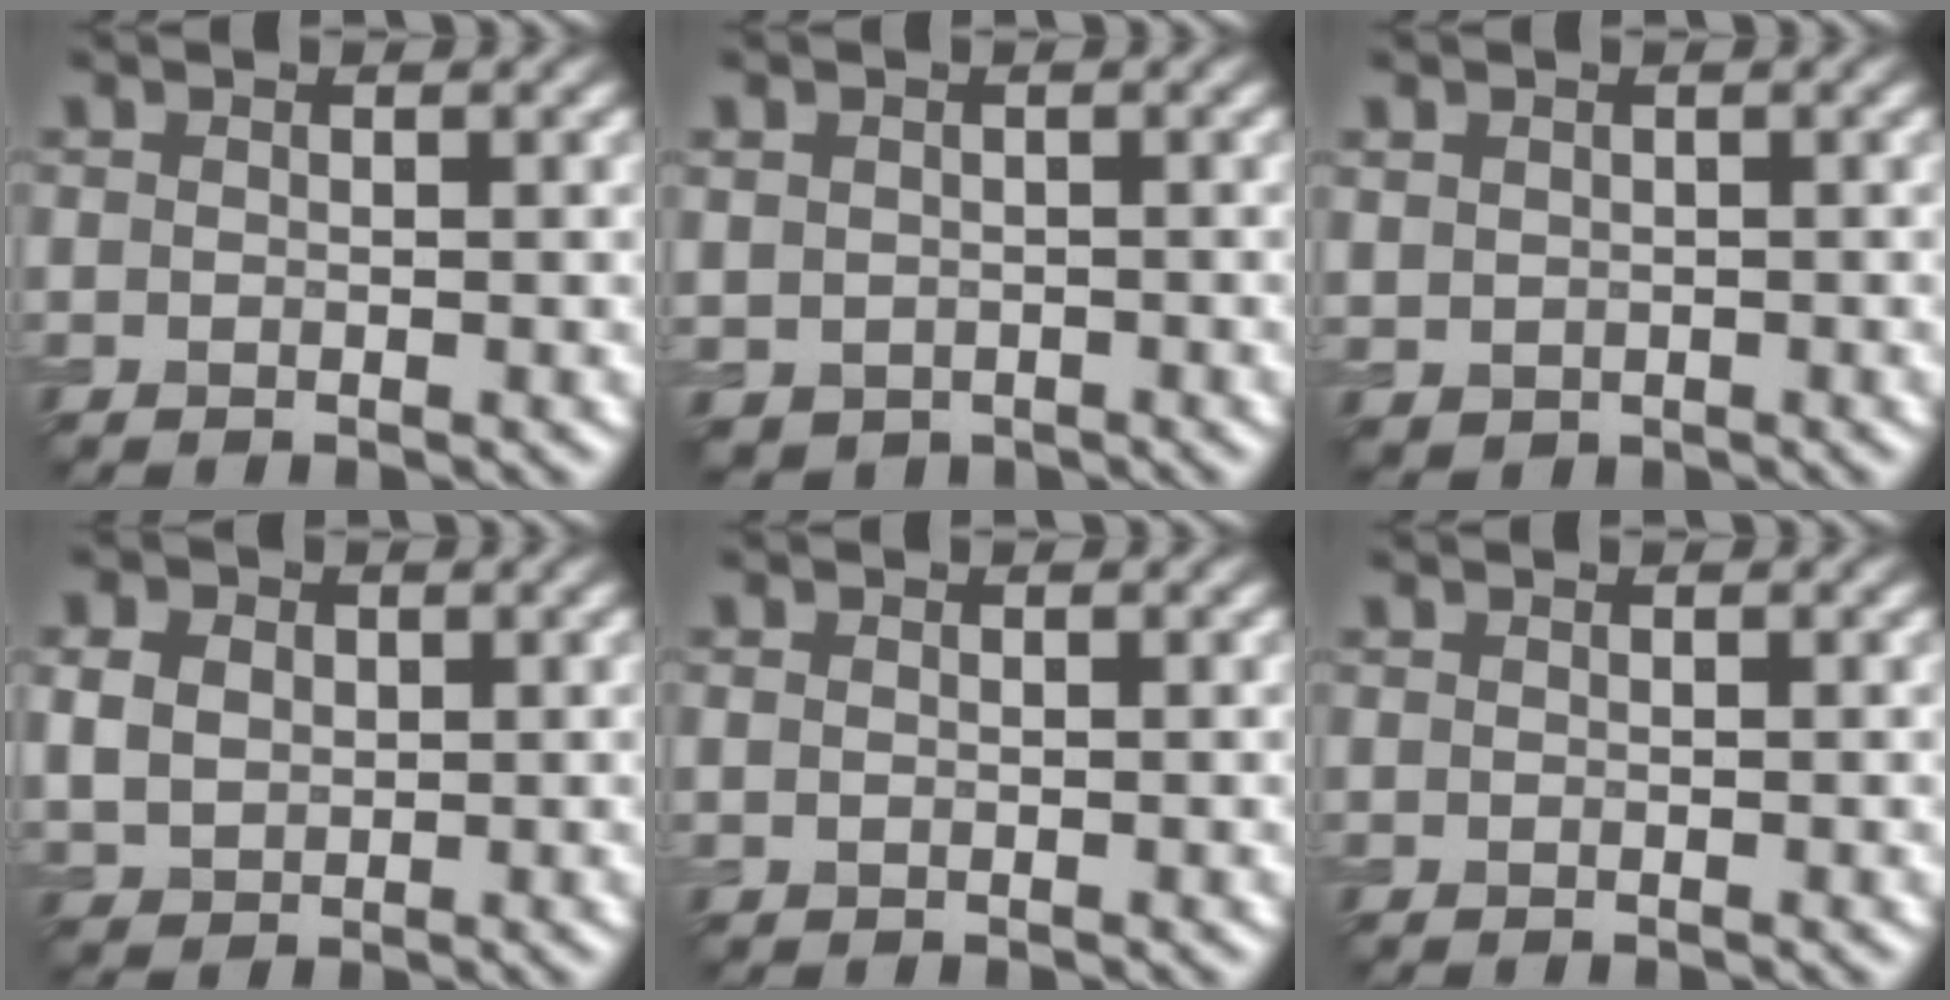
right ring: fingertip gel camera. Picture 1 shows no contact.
{"total": 2.0, "force": [-0.2, 1.9, 0.5], "torque": [-0.015, -0.008, -0.001]}
{"total": 1.6, "force": [0.3, 1.5, 0.4], "torque": [-0.010, -0.004, 0.007]}
{"total": 4.1, "force": [1.0, 3.3, 2.2], "torque": [-0.060, 0.008, 0.012]}
{"total": 0.6, "force": [0.0, 0.5, 0.3], "torque": [-0.006, -0.001, 0.001]}
{"total": 0.0}